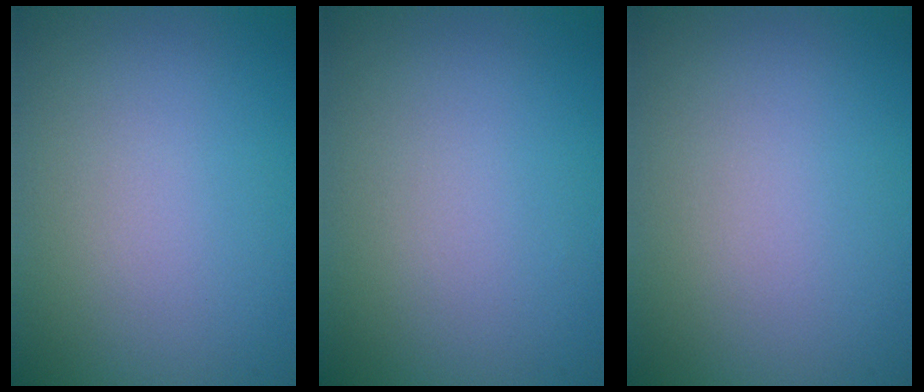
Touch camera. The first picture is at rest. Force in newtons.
{"total": 0.0}
{"total": 0.0}